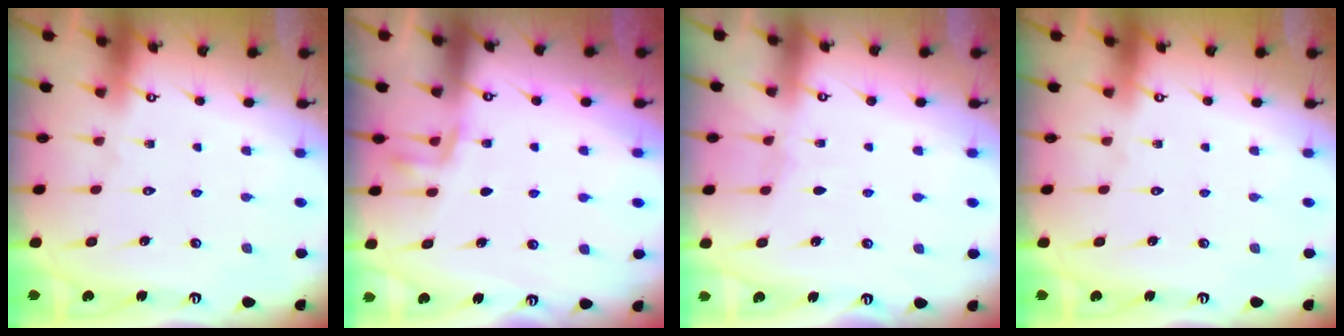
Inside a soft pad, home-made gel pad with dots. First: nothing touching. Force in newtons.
{"total": 3.8, "press": 3.7, "slide": 1.0}
{"total": 2.0, "press": 2.0, "slide": 0.3}
{"total": 0.0}